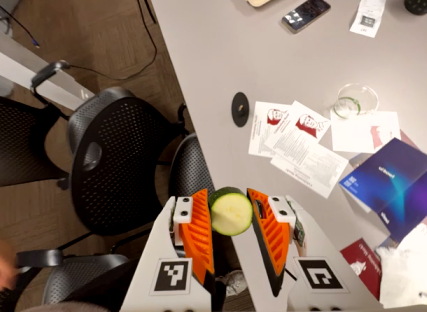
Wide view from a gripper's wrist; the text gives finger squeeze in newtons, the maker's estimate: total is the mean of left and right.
{"total": 10.3, "left": 10.4, "right": 10.2}